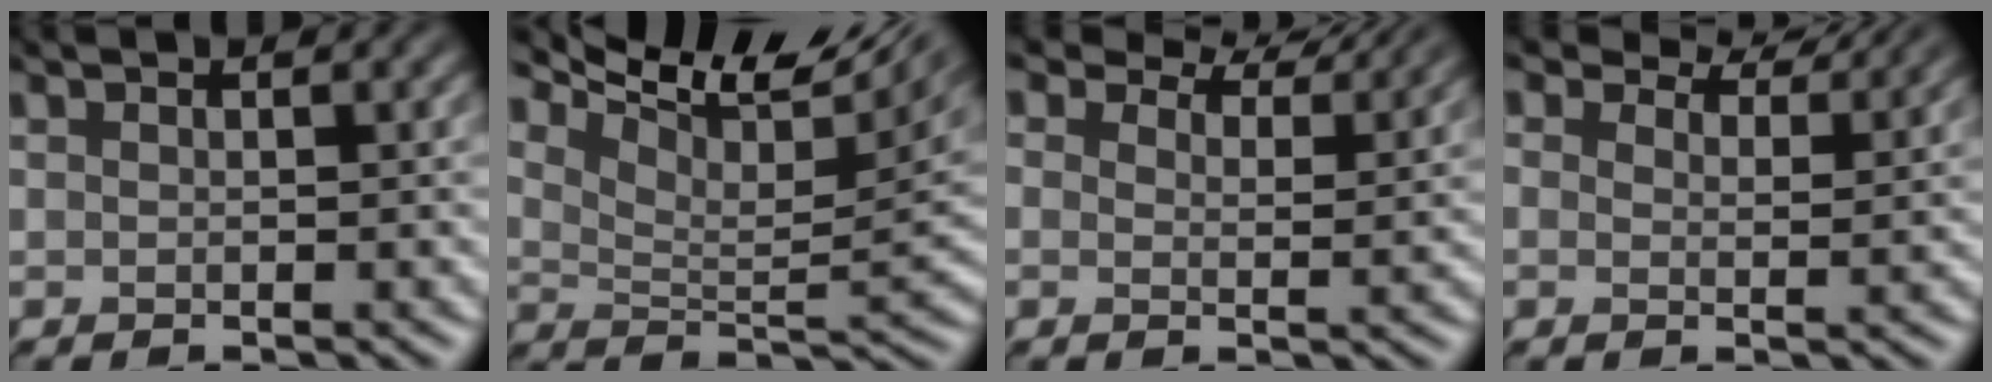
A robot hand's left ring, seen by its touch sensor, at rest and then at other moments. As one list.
[{"total": 10.2, "force": [5.2, 4.4, 7.6], "torque": [-0.137, 0.016, 0.094]}, {"total": 4.3, "force": [4.2, 0.8, 0.4], "torque": [-0.036, -0.008, 0.057]}, {"total": 3.8, "force": [3.8, 0.4, 0.0], "torque": [-0.030, -0.008, 0.051]}]